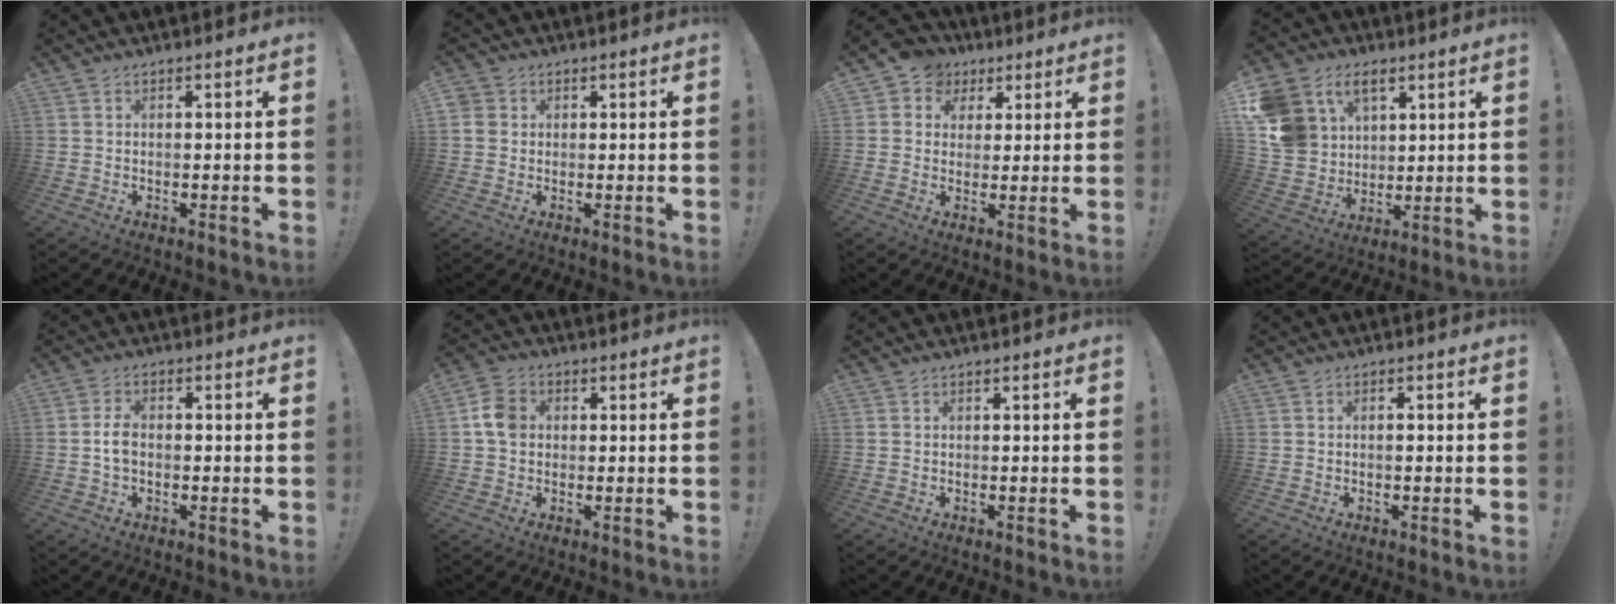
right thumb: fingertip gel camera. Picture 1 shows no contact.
{"total": 3.3, "force": [0.9, 3.1, 0.9], "torque": [-0.020, 0.005, 0.019]}
{"total": 7.0, "force": [2.4, 6.4, 1.8], "torque": [-0.020, -0.008, 0.050]}
{"total": 14.3, "force": [7.4, 10.7, 5.9], "torque": [-0.120, -0.040, 0.149]}
{"total": 4.4, "force": [-0.6, 2.5, 3.5], "torque": [-0.059, 0.006, -0.011]}
{"total": 7.4, "force": [0.7, 5.9, 4.4], "torque": [-0.069, 0.012, 0.016]}
{"total": 0.0}
{"total": 1.0, "force": [-0.6, 0.2, 0.8], "torque": [-0.018, 0.003, -0.010]}